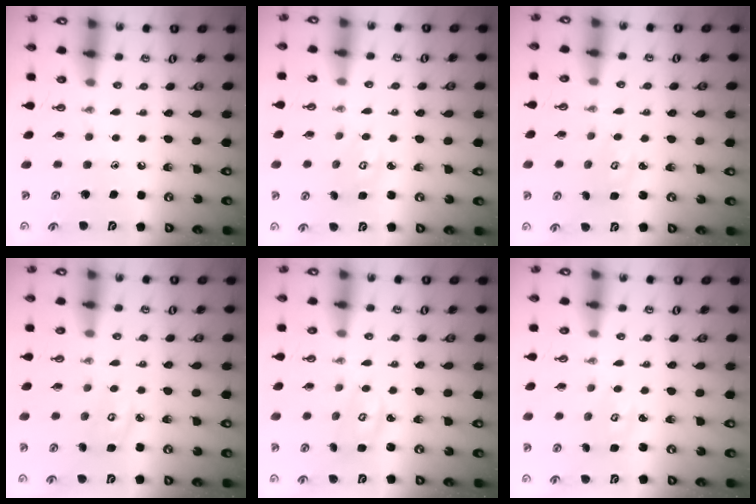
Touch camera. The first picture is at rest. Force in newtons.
{"total": 3.0, "press": 3.0, "slide": 0.2}
{"total": 2.7, "press": 2.7, "slide": 0.3}
{"total": 6.1, "press": 6.1, "slide": 0.5}
{"total": 2.9, "press": 2.9, "slide": 0.4}
{"total": 2.7, "press": 2.7, "slide": 0.3}